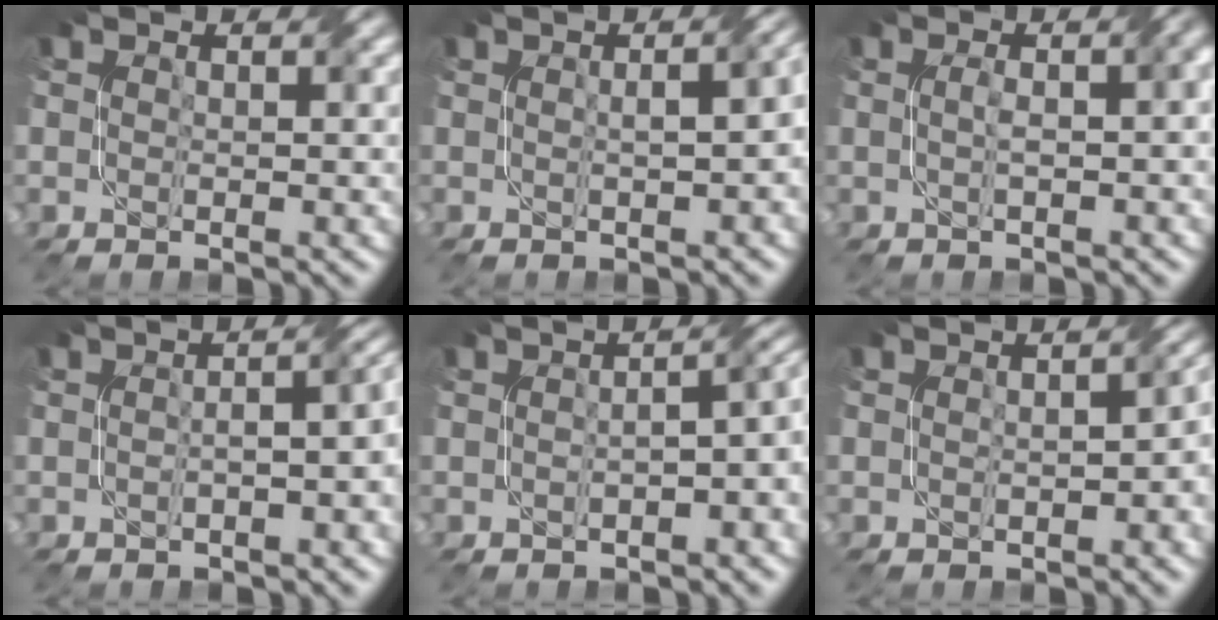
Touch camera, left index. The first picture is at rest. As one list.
[{"total": 5.7, "force": [0.2, 2.5, 5.1], "torque": [-0.032, 0.019, -0.002]}, {"total": 3.8, "force": [0.0, 1.4, 3.6], "torque": [-0.034, 0.012, -0.002]}, {"total": 5.5, "force": [-0.9, 2.2, 5.0], "torque": [-0.041, 0.006, -0.015]}, {"total": 5.6, "force": [-0.8, 2.1, 5.1], "torque": [-0.050, 0.003, -0.012]}, {"total": 4.1, "force": [-0.6, 1.9, 3.6], "torque": [-0.035, 0.001, -0.005]}]